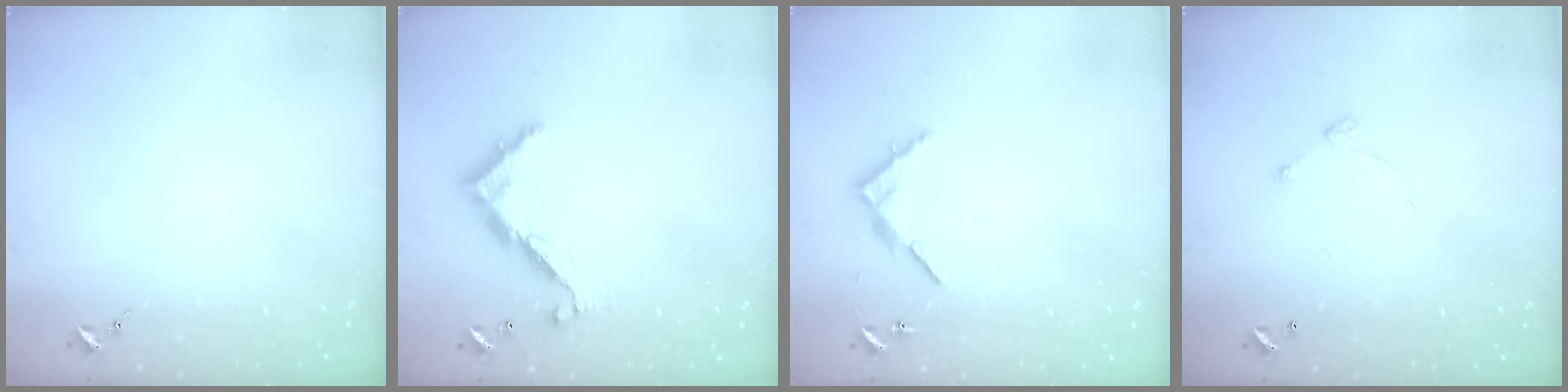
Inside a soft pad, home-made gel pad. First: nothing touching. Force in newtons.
{"total": 9.2, "press": 9.2, "slide": 0.6}
{"total": 6.9, "press": 6.9, "slide": 0.5}
{"total": 5.4, "press": 5.4, "slide": 0.4}